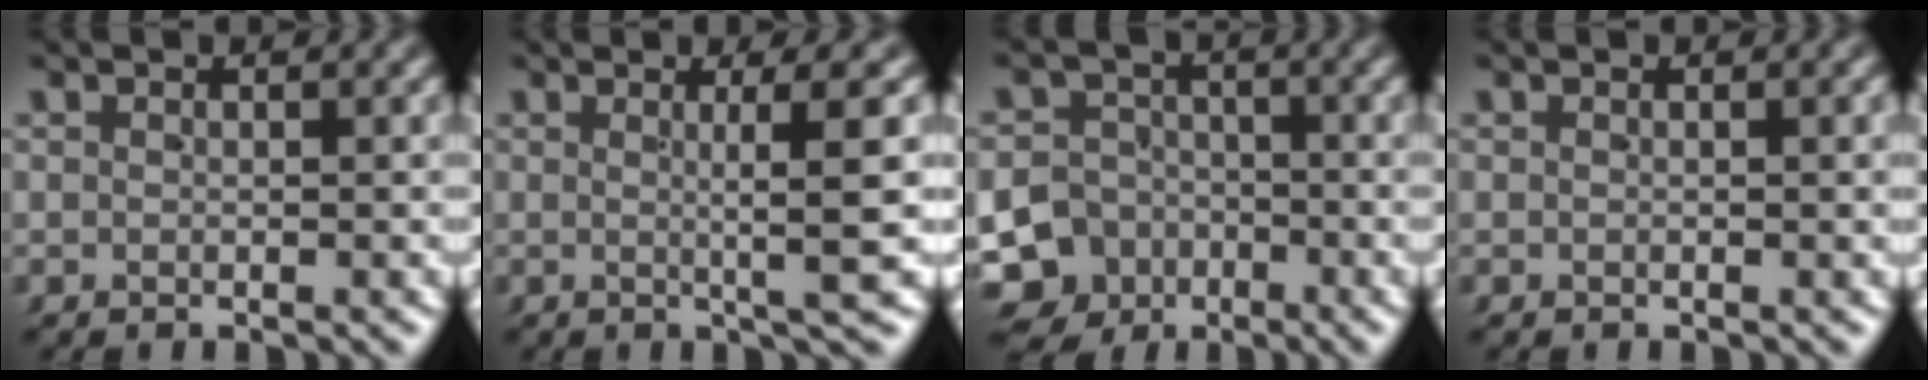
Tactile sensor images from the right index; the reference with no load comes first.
{"total": 3.6, "force": [0.8, -1.2, 3.3], "torque": [-0.048, 0.009, 0.010]}
{"total": 14.4, "force": [-6.1, 12.7, 2.8], "torque": [-0.077, -0.061, -0.110]}
{"total": 0.0}